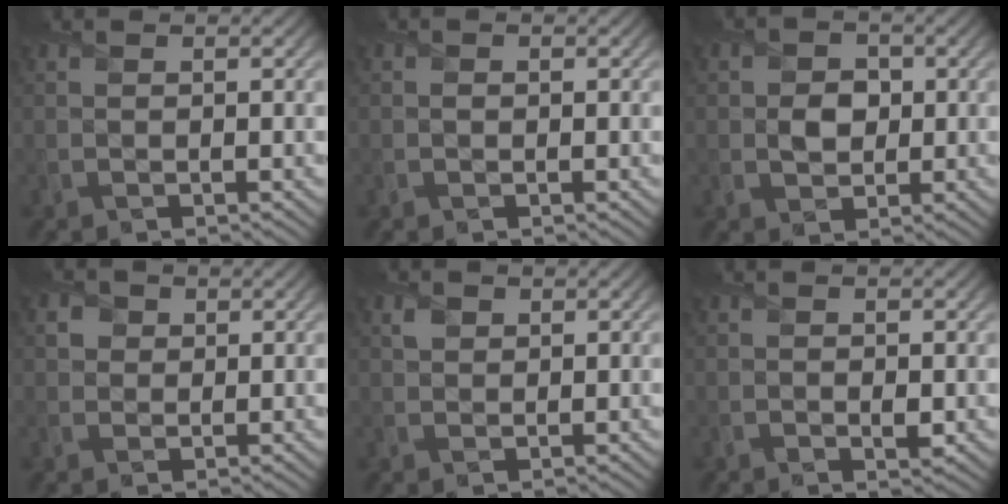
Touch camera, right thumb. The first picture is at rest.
{"total": 0.0}
{"total": 3.0, "force": [-0.1, 2.5, 1.6], "torque": [-0.033, -0.003, -0.010]}
{"total": 2.3, "force": [0.8, 2.1, 0.6], "torque": [-0.018, -0.003, 0.012]}
{"total": 1.4, "force": [0.7, 1.1, 0.4], "torque": [-0.010, 0.001, 0.013]}
{"total": 1.2, "force": [-0.3, 0.7, 0.9], "torque": [-0.011, -0.005, -0.005]}